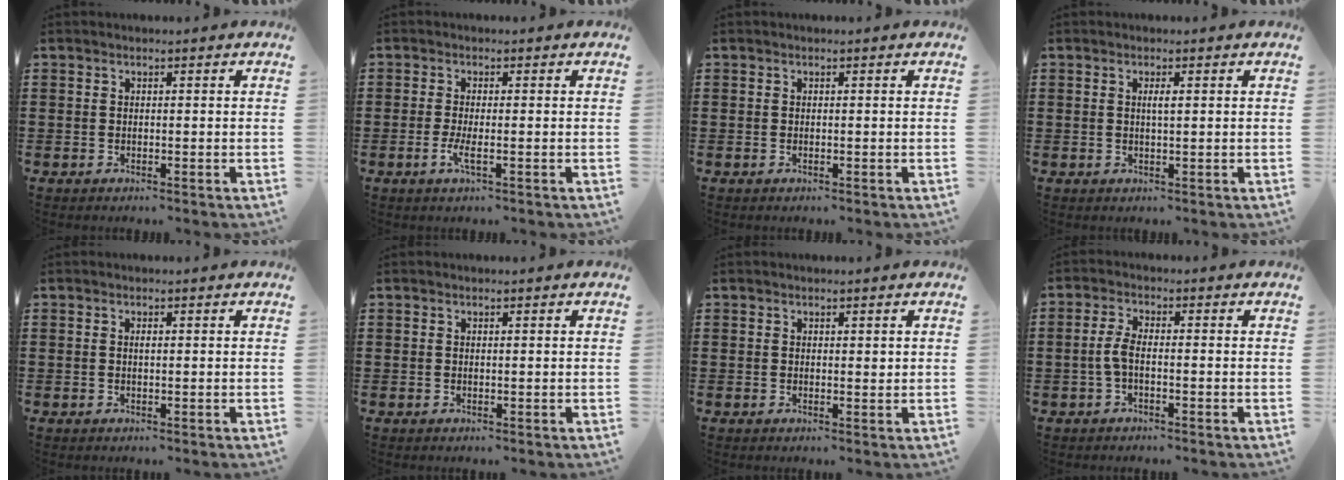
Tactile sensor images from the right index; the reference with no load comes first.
{"total": 2.7, "force": [-0.9, 0.3, 2.5], "torque": [-0.060, -0.011, -0.020]}
{"total": 0.0}
{"total": 1.3, "force": [0.3, 0.2, 1.3], "torque": [-0.025, 0.001, 0.004]}
{"total": 0.6, "force": [0.1, 0.1, 0.5], "torque": [-0.011, -0.002, 0.002]}
{"total": 0.0}
{"total": 0.7, "force": [0.3, 0.4, 0.5], "torque": [-0.010, 0.004, 0.006]}
{"total": 3.1, "force": [-0.8, 1.0, 2.9], "torque": [-0.076, -0.003, -0.022]}